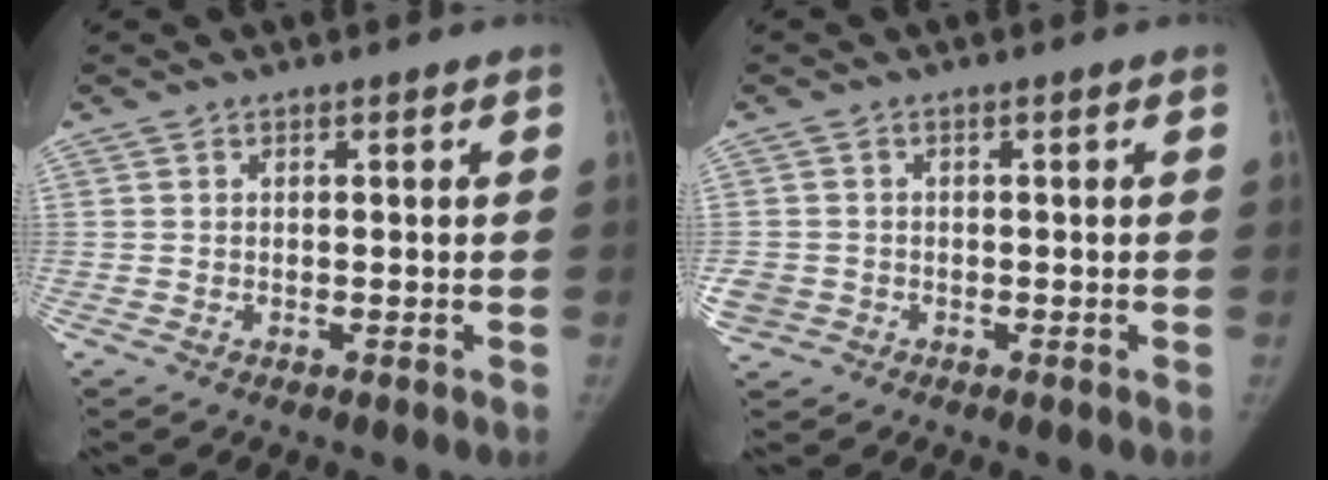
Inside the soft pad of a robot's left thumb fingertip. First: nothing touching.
{"total": 4.2, "force": [-1.1, 3.8, 1.5], "torque": [-0.037, 0.007, -0.015]}